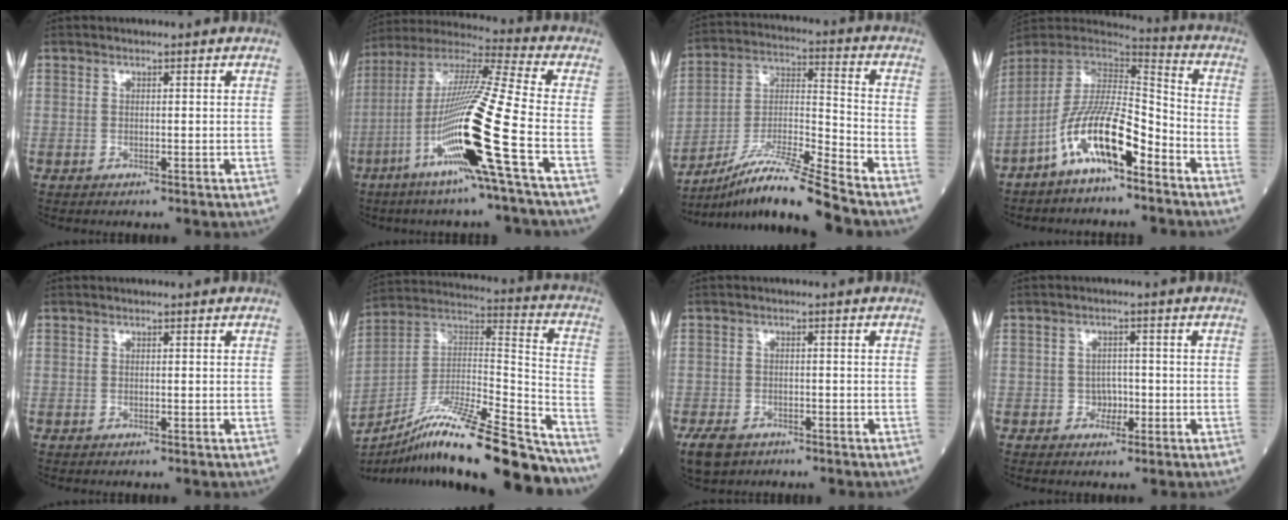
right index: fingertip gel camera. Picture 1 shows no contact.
{"total": 18.9, "force": [-6.8, -1.7, 17.6], "torque": [-0.357, -0.023, -0.141]}
{"total": 14.4, "force": [-12.1, -1.5, 7.7], "torque": [-0.141, -0.006, -0.220]}
{"total": 12.9, "force": [-7.3, 2.9, 10.3], "torque": [-0.200, 0.008, -0.136]}
{"total": 0.0}
{"total": 27.4, "force": [-21.9, 3.0, 16.2], "torque": [-0.236, -0.006, -0.360]}
{"total": 5.2, "force": [-3.6, 3.1, 2.2], "torque": [-0.046, -0.005, -0.059]}
{"total": 2.4, "force": [-0.8, 1.9, 1.2], "torque": [-0.008, 0.007, -0.011]}